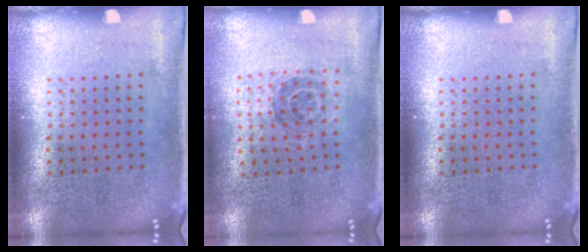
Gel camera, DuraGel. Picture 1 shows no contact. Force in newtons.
{"total": 1.0, "press": 1.0, "slide": 0.2}
{"total": 0.0}